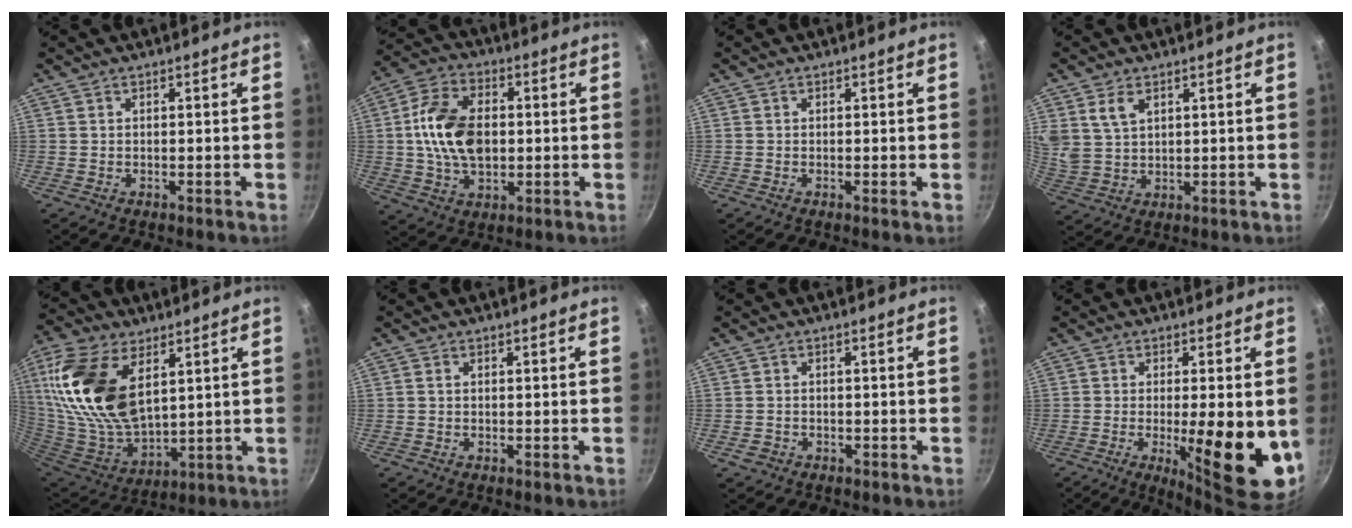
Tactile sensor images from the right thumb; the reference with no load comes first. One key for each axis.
{"total": 14.0, "fx": 0.5, "fy": 9.1, "fz": 10.7, "tx": -0.179, "ty": 0.015, "tz": 0.001}
{"total": 0.0}
{"total": 6.0, "fx": 2.7, "fy": 4.0, "fz": 3.6, "tx": -0.060, "ty": -0.012, "tz": 0.063}
{"total": 22.2, "fx": 7.8, "fy": 12.5, "fz": 16.6, "tx": -0.325, "ty": -0.038, "tz": 0.157}
{"total": 0.6, "fx": 0.0, "fy": 0.5, "fz": 0.3, "tx": -0.004, "ty": 0.004, "tz": -0.002}
{"total": 1.8, "fx": -1.1, "fy": 1.3, "fz": 0.6, "tx": -0.014, "ty": 0.014, "tz": -0.017}
{"total": 13.4, "fx": -2.3, "fy": 3.3, "fz": 12.8, "tx": -0.176, "ty": -0.006, "tz": -0.024}